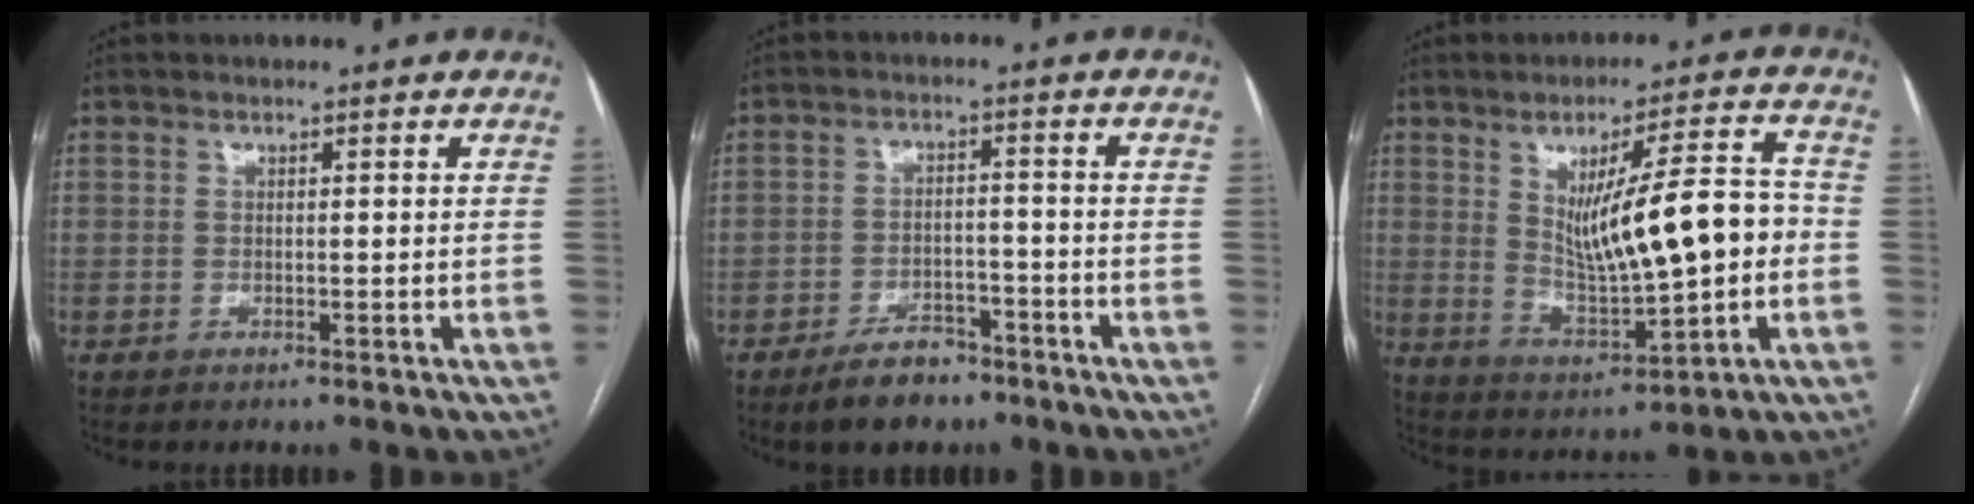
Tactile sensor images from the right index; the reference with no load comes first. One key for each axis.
{"total": 6.3, "fx": -4.7, "fy": 2.9, "fz": 2.9, "tx": -0.053, "ty": 0.003, "tz": -0.075}
{"total": 14.0, "fx": 0.5, "fy": 2.6, "fz": 13.8, "tx": -0.226, "ty": 0.009, "tz": 0.020}